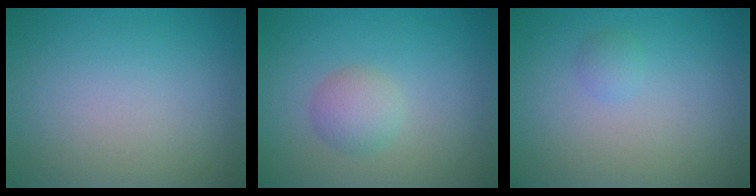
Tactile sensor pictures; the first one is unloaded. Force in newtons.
{"total": 2.3, "press": 2.3, "slide": 0.1}
{"total": 0.9, "press": 0.8, "slide": 0.0}